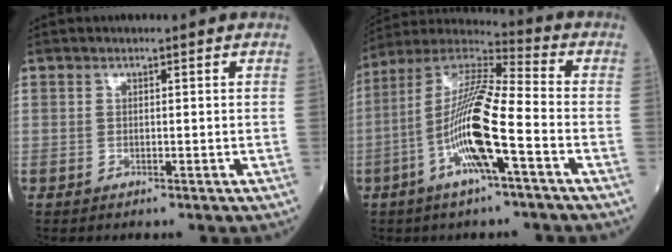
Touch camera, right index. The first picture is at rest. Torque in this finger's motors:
{"motor_torque": [1.26, -0.87, 0.86, 0.21]}